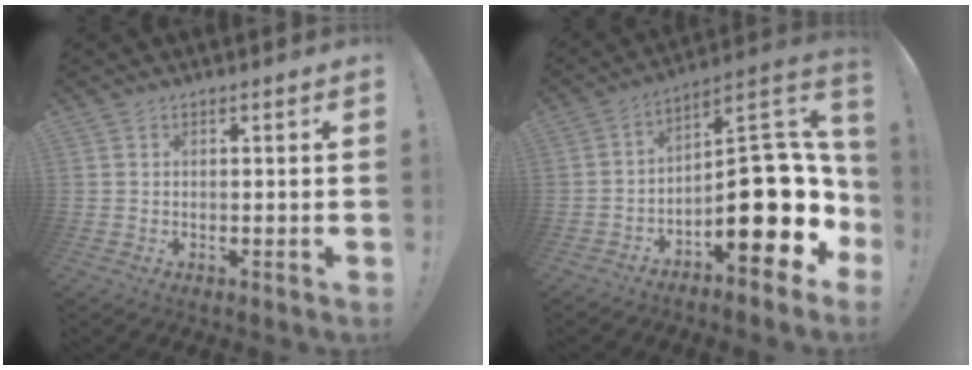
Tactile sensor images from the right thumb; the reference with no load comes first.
{"total": 20.1, "force": [-4.8, 9.3, 17.1], "torque": [-0.219, 0.023, -0.065]}